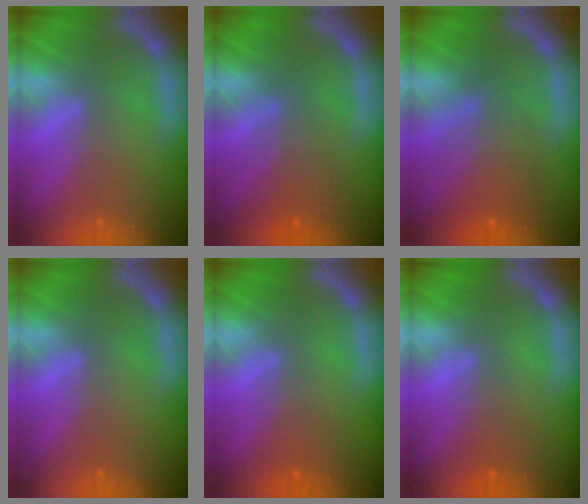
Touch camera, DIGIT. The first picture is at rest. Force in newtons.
{"total": 4.1}
{"total": 6.0}
{"total": 0.0}
{"total": 2.0}
{"total": 2.0}